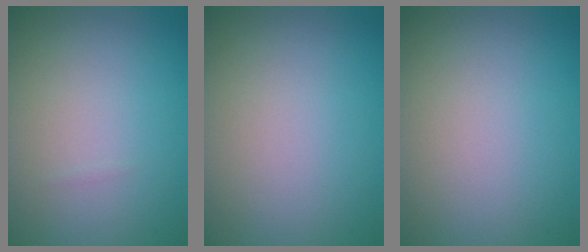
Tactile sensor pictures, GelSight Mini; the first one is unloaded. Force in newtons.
{"total": 0.0}
{"total": 0.0}